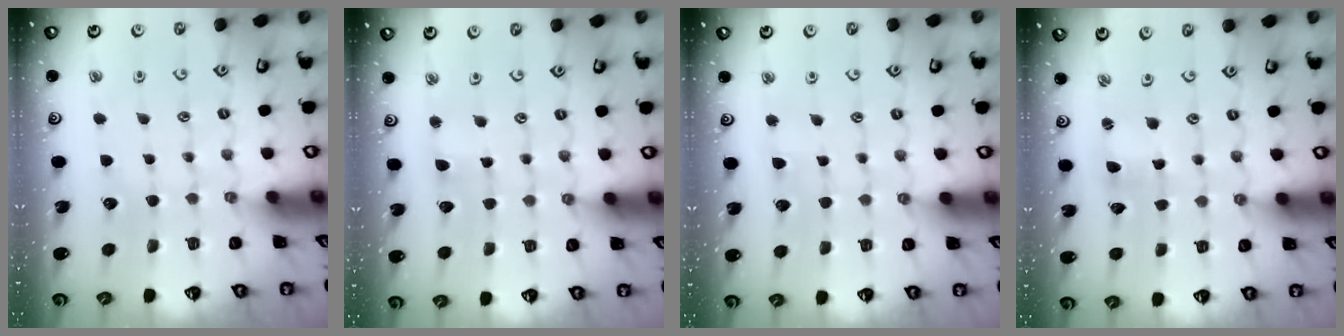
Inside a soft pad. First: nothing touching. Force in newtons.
{"total": 2.5, "press": 2.5, "slide": 0.3}
{"total": 2.4, "press": 2.4, "slide": 0.3}
{"total": 1.7, "press": 1.7, "slide": 0.3}